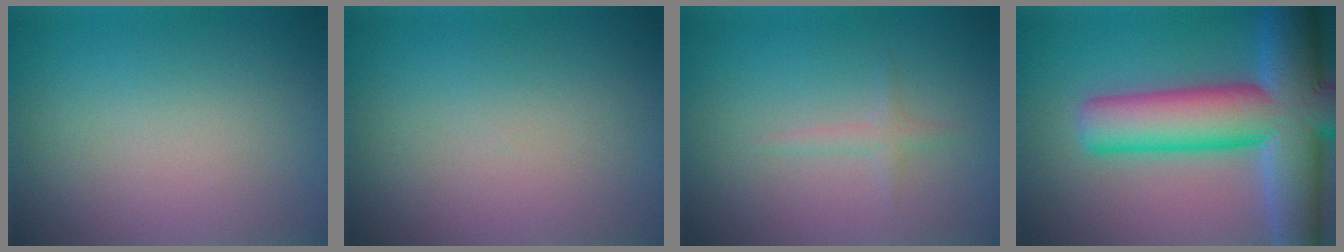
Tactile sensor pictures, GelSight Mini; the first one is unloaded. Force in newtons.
{"total": 0.0}
{"total": 1.0, "press": 1.0, "slide": 0.1}
{"total": 13.8, "press": 13.8, "slide": 0.8}